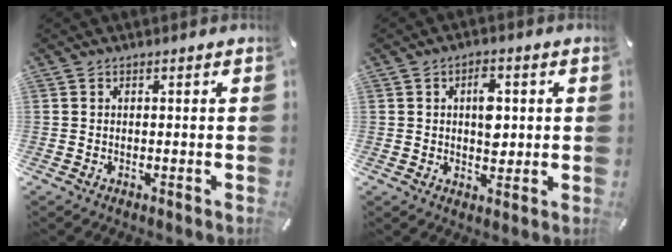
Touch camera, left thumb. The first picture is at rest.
{"total": 6.5, "force": [0.9, 4.1, 4.9], "torque": [-0.057, -0.005, 0.009]}